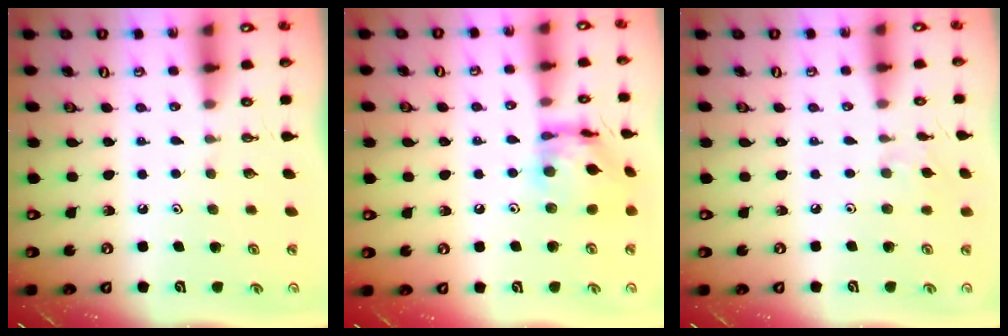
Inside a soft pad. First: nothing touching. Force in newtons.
{"total": 13.0, "press": 13.0, "slide": 1.2}
{"total": 2.8, "press": 2.8, "slide": 0.5}